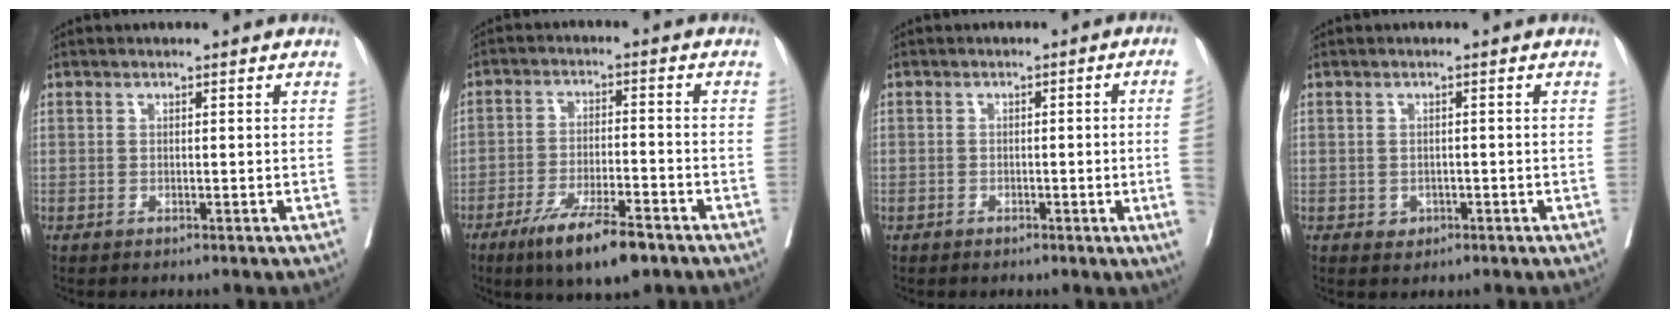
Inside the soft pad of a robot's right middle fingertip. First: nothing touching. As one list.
[{"total": 10.2, "force": [-6.8, 1.9, 7.4], "torque": [-0.128, -0.015, -0.110]}, {"total": 5.2, "force": [-1.1, -1.0, 5.0], "torque": [-0.056, 0.000, -0.015]}, {"total": 1.6, "force": [-0.6, 1.4, 0.6], "torque": [-0.006, 0.005, -0.002]}]